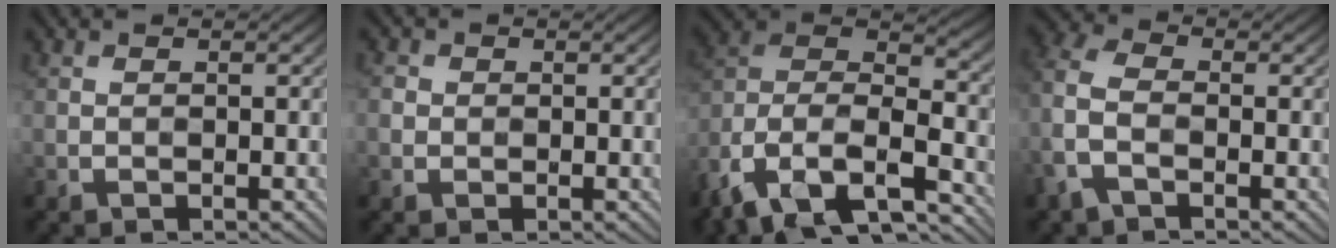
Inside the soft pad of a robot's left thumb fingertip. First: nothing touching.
{"total": 1.8, "force": [0.0, 1.7, 0.5], "torque": [-0.015, -0.001, -0.003]}
{"total": 17.5, "force": [-11.1, 9.1, 10.0], "torque": [-0.273, -0.036, -0.184]}
{"total": 5.9, "force": [-2.2, 3.4, 4.2], "torque": [-0.121, 0.006, -0.062]}